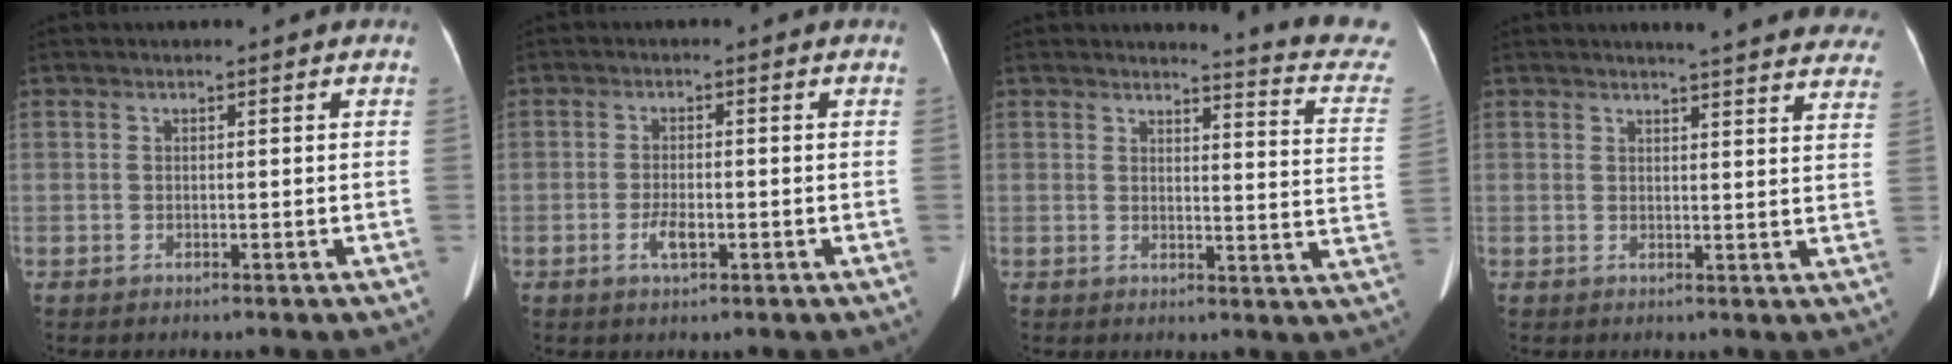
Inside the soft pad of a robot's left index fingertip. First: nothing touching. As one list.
[{"total": 2.7, "force": [-1.2, 0.9, 2.3], "torque": [-0.049, -0.001, -0.018]}, {"total": 11.9, "force": [11.7, -0.4, 2.2], "torque": [-0.014, -0.103, 0.102]}, {"total": 18.3, "force": [16.9, 2.2, 6.7], "torque": [-0.070, -0.046, 0.178]}]